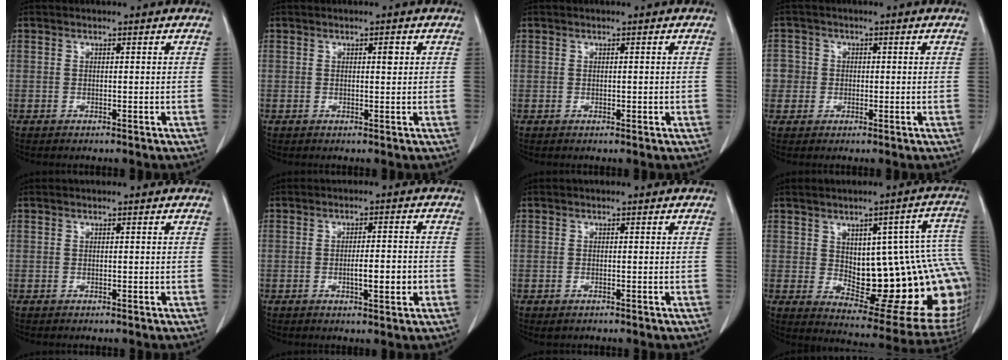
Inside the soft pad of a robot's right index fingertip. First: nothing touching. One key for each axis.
{"total": 1.1, "fx": 0.4, "fy": 0.3, "fz": 1.0, "tx": -0.015, "ty": 0.002, "tz": 0.005}
{"total": 0.6, "fx": 0.1, "fy": 0.5, "fz": 0.4, "tx": -0.005, "ty": 0.000, "tz": 0.003}
{"total": 3.2, "fx": -0.2, "fy": 3.2, "fz": 0.0, "tx": 0.014, "ty": 0.011, "tz": -0.005}
{"total": 0.0}
{"total": 4.7, "fx": -1.2, "fy": 0.9, "fz": 4.4, "tx": -0.072, "ty": -0.001, "tz": -0.014}
{"total": 0.6, "fx": -0.4, "fy": 0.3, "fz": 0.3, "tx": -0.010, "ty": -0.001, "tz": -0.003}
{"total": 22.3, "fx": -0.1, "fy": 6.9, "fz": 21.2, "tx": -0.190, "ty": 0.023, "tz": 0.024}